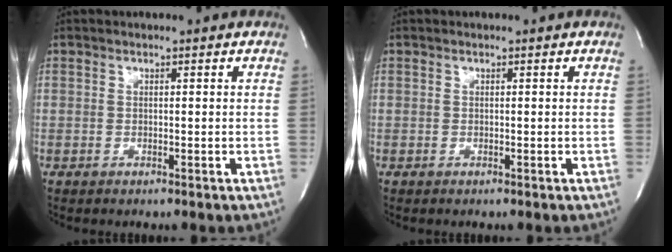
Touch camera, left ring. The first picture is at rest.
{"total": 0.0}